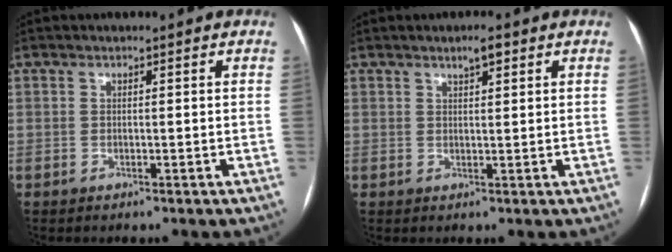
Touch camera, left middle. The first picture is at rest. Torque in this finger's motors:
{"motor_torque": [0.04, -0.07, 0.08, 0.00]}